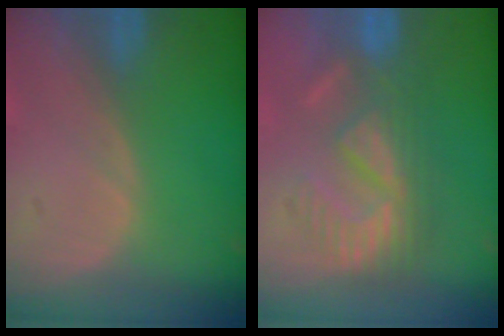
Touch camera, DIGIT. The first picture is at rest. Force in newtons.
{"total": 9.2, "press": 8.0, "slide": 4.5}